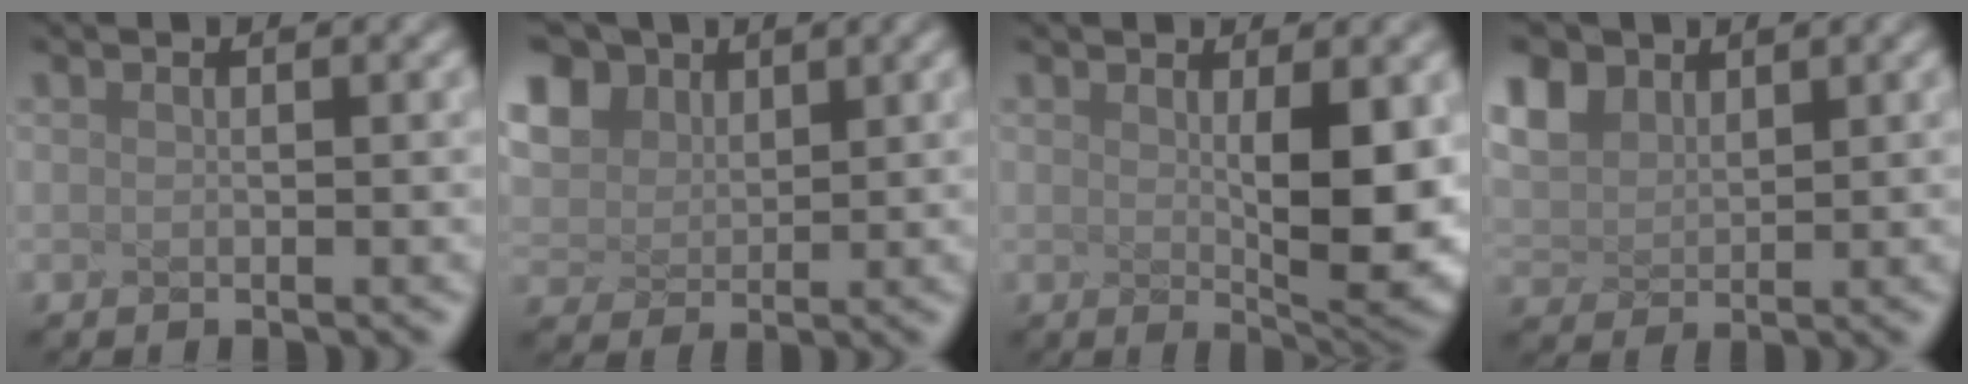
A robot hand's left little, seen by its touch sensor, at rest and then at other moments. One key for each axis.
{"total": 3.4, "fx": 2.2, "fy": 2.3, "fz": 1.2, "tx": -0.086, "ty": 0.011, "tz": 0.070}
{"total": 4.9, "fx": -0.1, "fy": 0.5, "fz": 4.9, "tx": -0.097, "ty": -0.019, "tz": 0.041}
{"total": 2.4, "fx": 1.7, "fy": 1.5, "fz": 0.8, "tx": -0.068, "ty": 0.003, "tz": 0.070}